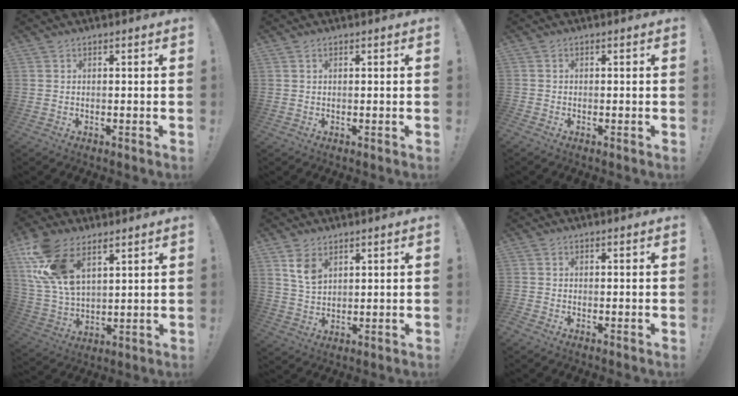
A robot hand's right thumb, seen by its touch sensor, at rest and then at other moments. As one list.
[{"total": 0.7, "force": [0.3, 0.4, 0.4], "torque": [-0.010, 0.003, 0.007]}, {"total": 0.8, "force": [-0.6, 0.6, 0.0], "torque": [-0.003, 0.004, -0.010]}, {"total": 16.5, "force": [9.1, 9.3, 10.1], "torque": [-0.223, -0.040, 0.175]}, {"total": 6.7, "force": [3.6, 4.2, 3.8], "torque": [-0.055, -0.018, 0.068]}, {"total": 1.0, "force": [-0.7, 0.7, 0.1], "torque": [-0.005, 0.004, -0.012]}]